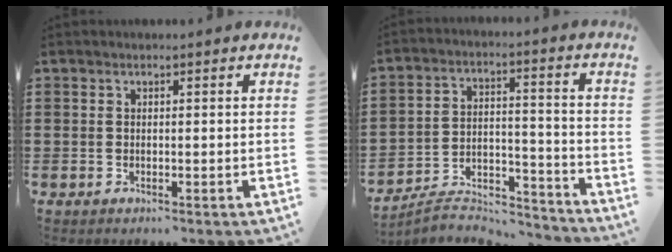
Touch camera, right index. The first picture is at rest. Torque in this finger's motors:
{"motor_torque": [-1.45, 0.69, -0.66, -0.21]}